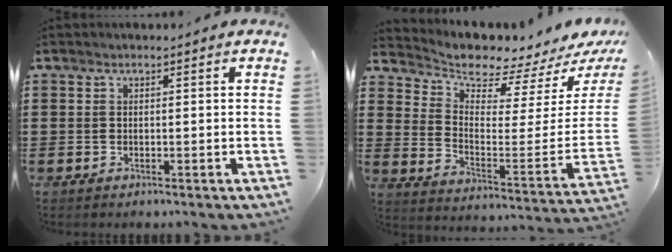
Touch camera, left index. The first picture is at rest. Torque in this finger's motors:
{"motor_torque": [-0.02, -2.12, 0.18, 0.00]}